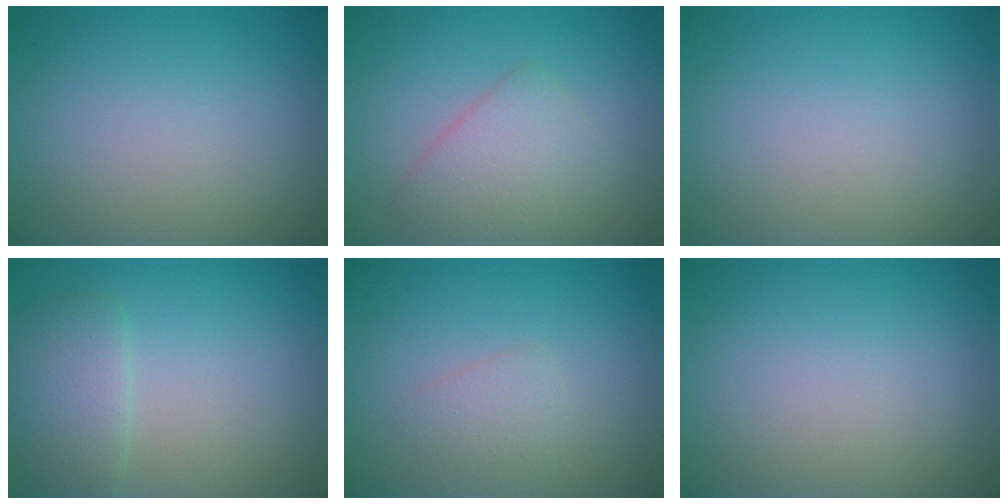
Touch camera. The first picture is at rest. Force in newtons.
{"total": 3.2, "press": 3.2, "slide": 0.2}
{"total": 0.0}
{"total": 3.0, "press": 3.0, "slide": 0.1}
{"total": 1.5, "press": 1.5, "slide": 0.1}
{"total": 0.0}